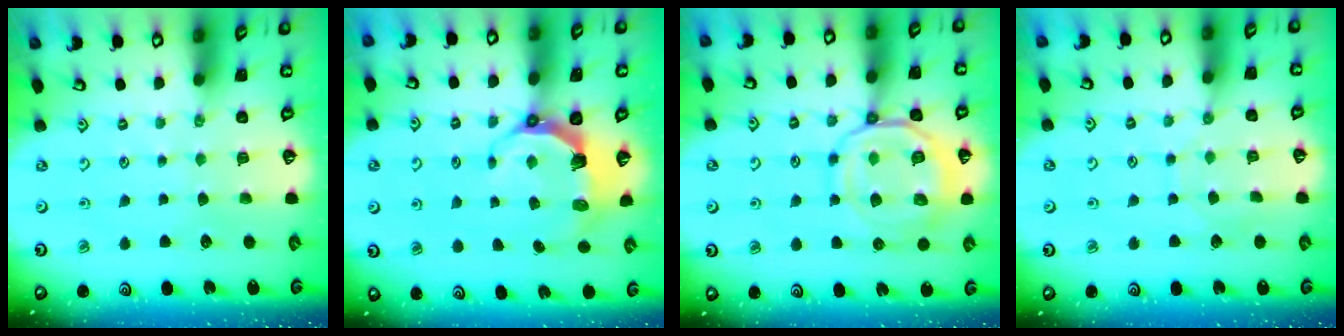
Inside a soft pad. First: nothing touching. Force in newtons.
{"total": 6.5, "press": 4.9, "slide": 4.2}
{"total": 14.0, "press": 13.9, "slide": 1.5}
{"total": 4.7, "press": 4.7, "slide": 0.4}